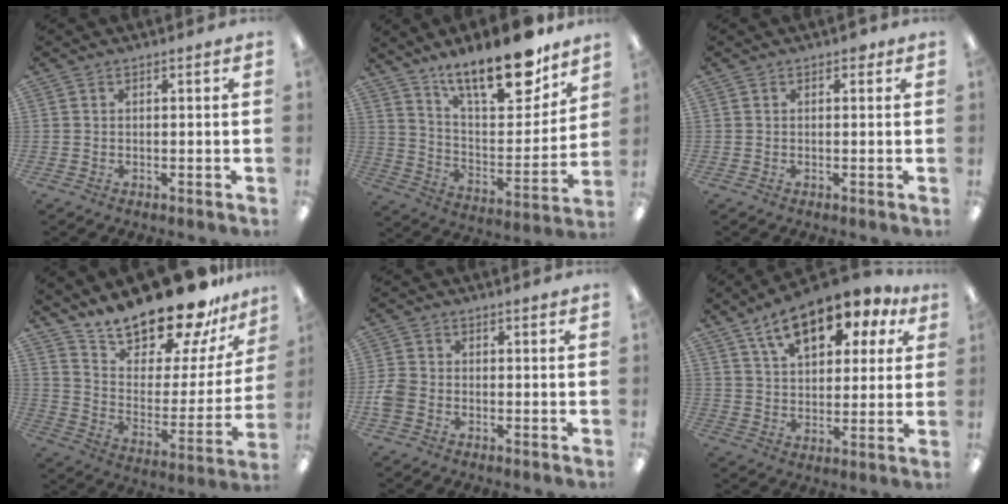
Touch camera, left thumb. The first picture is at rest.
{"total": 20.5, "force": [15.5, 6.6, 11.6], "torque": [-0.179, -0.107, 0.261]}
{"total": 1.1, "force": [0.6, 0.6, 0.7], "torque": [-0.007, 0.001, 0.008]}
{"total": 21.1, "force": [18.5, 6.4, 7.9], "torque": [-0.131, -0.144, 0.316]}
{"total": 3.9, "force": [-1.6, 2.9, 2.0], "torque": [-0.036, 0.008, -0.028]}
{"total": 14.9, "force": [9.5, 7.0, 9.2], "torque": [-0.148, -0.042, 0.163]}